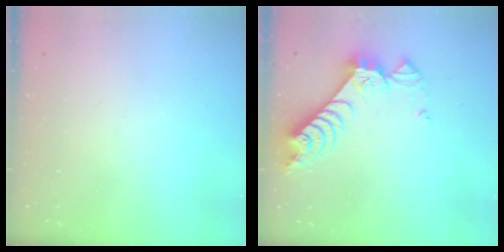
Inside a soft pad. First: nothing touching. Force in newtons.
{"total": 8.4, "press": 8.4, "slide": 1.0}